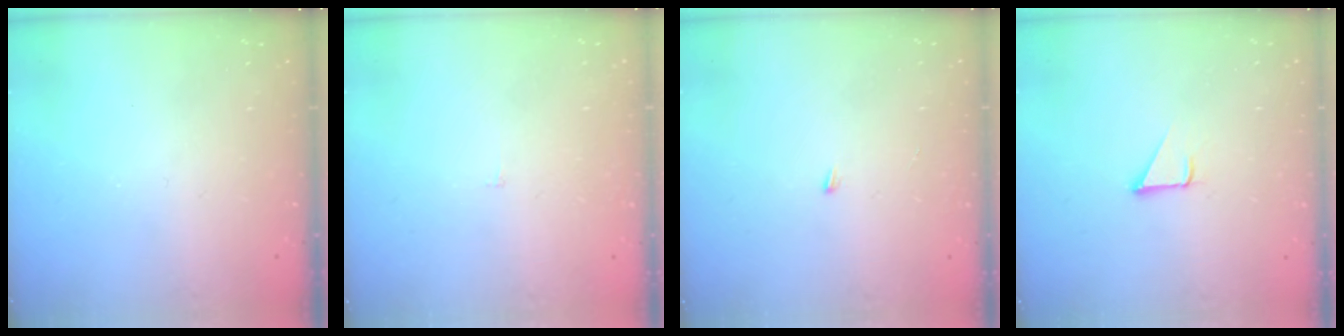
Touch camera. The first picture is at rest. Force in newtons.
{"total": 1.8, "press": 1.8, "slide": 0.1}
{"total": 3.3, "press": 3.3, "slide": 0.2}
{"total": 1.9, "press": 1.9, "slide": 0.1}